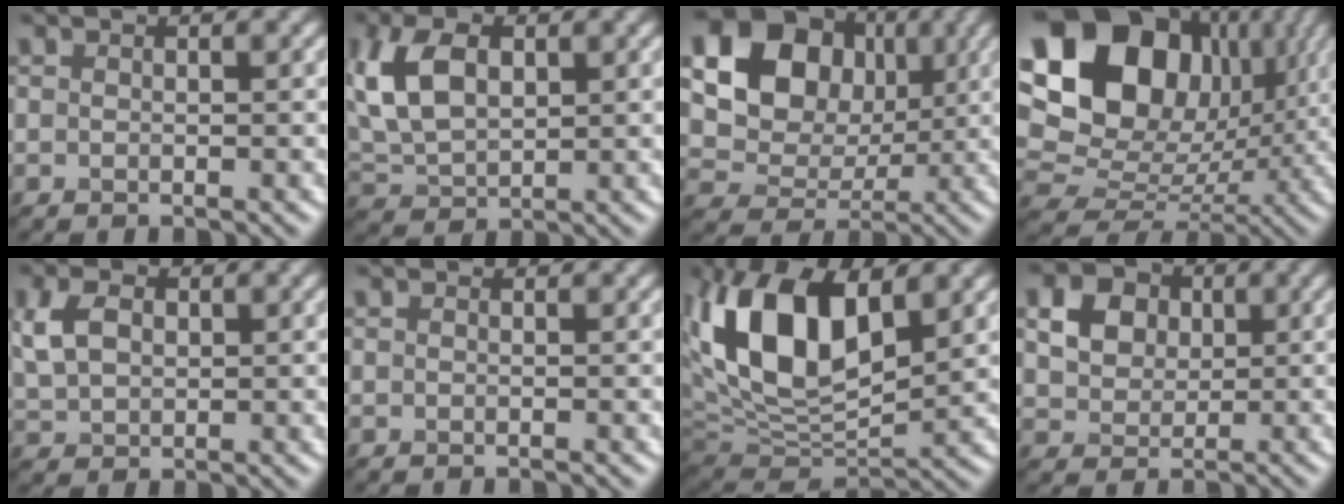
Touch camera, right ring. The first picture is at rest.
{"total": 6.0, "force": [1.8, 3.6, 4.4], "torque": [-0.124, 0.018, 0.055]}
{"total": 11.7, "force": [3.9, 9.5, 5.6], "torque": [-0.148, 0.042, 0.088]}
{"total": 20.7, "force": [7.4, 15.6, 11.4], "torque": [-0.258, 0.065, 0.150]}
{"total": 3.1, "force": [1.1, 2.2, 1.9], "torque": [-0.065, 0.012, 0.041]}
{"total": 0.9, "force": [0.2, 0.6, 0.6], "torque": [-0.003, 0.003, -0.009]}
{"total": 10.9, "force": [3.5, 5.7, 8.6], "torque": [-0.171, 0.014, 0.081]}
{"total": 5.1, "force": [2.0, 4.2, 2.1], "torque": [-0.062, 0.028, 0.051]}